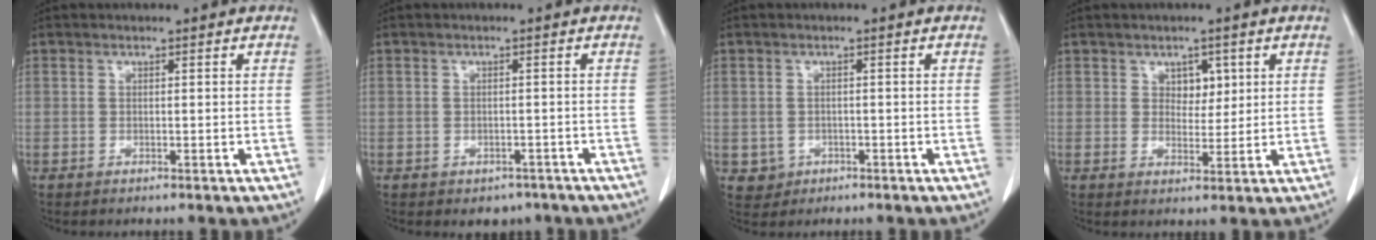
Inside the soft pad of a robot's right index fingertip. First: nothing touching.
{"total": 2.9, "force": [-1.9, 2.1, 0.6], "torque": [-0.001, 0.007, -0.020]}
{"total": 2.7, "force": [-0.9, 2.5, 0.4], "torque": [-0.001, 0.007, -0.007]}
{"total": 3.2, "force": [1.4, 2.1, 2.0], "torque": [-0.022, 0.001, 0.023]}